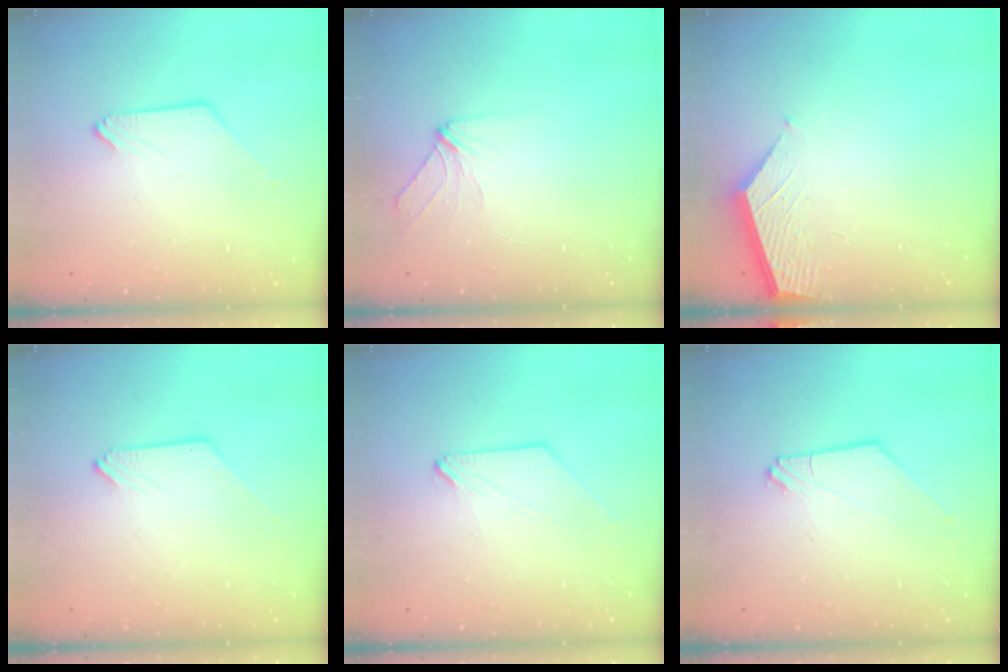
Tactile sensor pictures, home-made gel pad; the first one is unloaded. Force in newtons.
{"total": 4.9, "press": 4.8, "slide": 1.0}
{"total": 2.2, "press": 2.2, "slide": 0.2}
{"total": 0.0}
{"total": 1.3, "press": 1.3, "slide": 0.3}
{"total": 0.0}